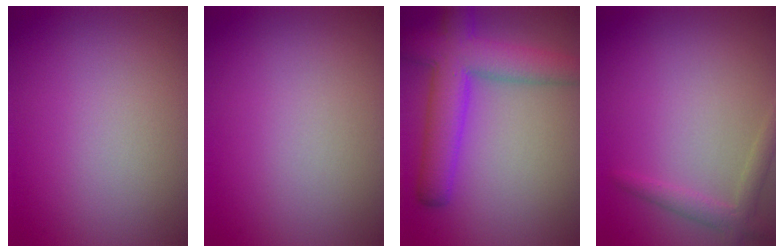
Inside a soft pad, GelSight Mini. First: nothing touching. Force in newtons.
{"total": 0.0}
{"total": 7.3, "press": 7.3, "slide": 0.2}
{"total": 2.0, "press": 2.0, "slide": 0.1}